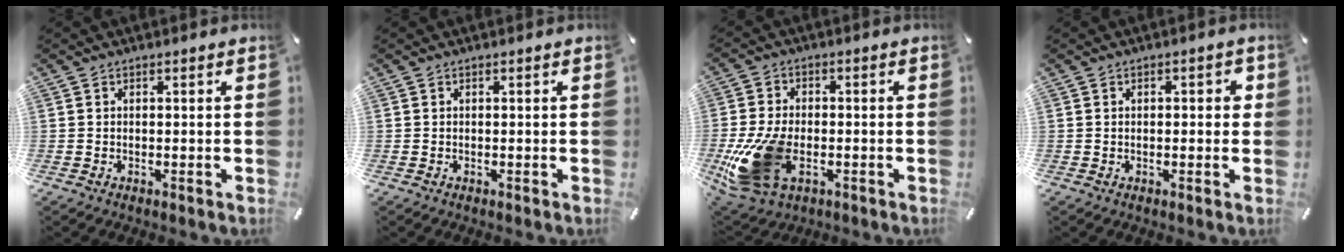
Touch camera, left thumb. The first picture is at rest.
{"total": 0.0}
{"total": 16.2, "force": [-4.4, 10.4, 11.7], "torque": [-0.251, 0.007, -0.070]}
{"total": 2.2, "force": [0.0, 1.1, 1.9], "torque": [-0.028, 0.004, -0.005]}